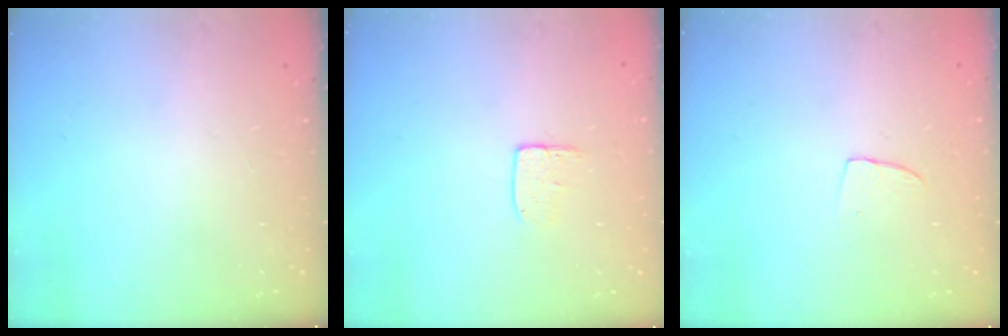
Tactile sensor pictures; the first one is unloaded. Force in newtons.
{"total": 5.4, "press": 5.4, "slide": 0.4}
{"total": 2.9, "press": 2.9, "slide": 0.2}